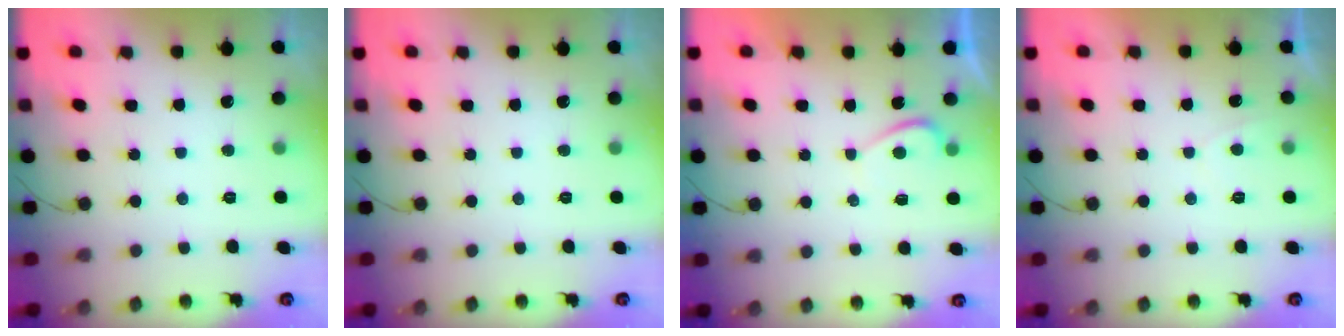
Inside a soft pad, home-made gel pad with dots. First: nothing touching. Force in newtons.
{"total": 0.0}
{"total": 0.0}
{"total": 0.8, "press": 0.5, "slide": 0.6}